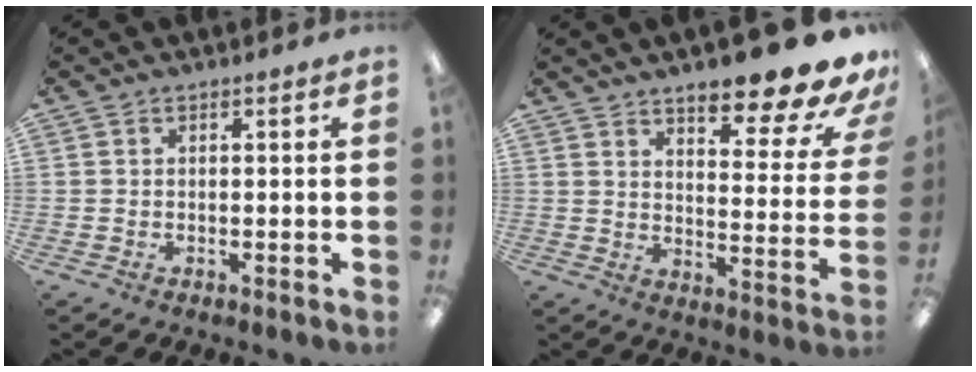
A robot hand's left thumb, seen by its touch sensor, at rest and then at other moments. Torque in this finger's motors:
{"motor_torque": [0.51, 0.59, 1.16, -1.61, 0.08]}